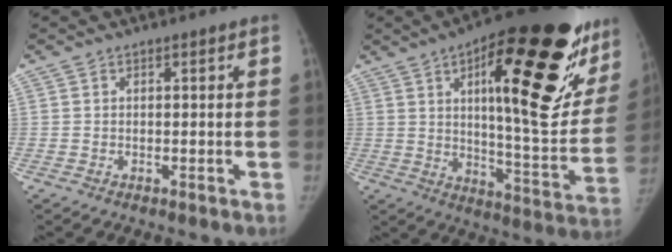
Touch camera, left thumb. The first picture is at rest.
{"total": 33.9, "force": [14.2, 11.2, 28.6], "torque": [-0.327, -0.020, 0.213]}